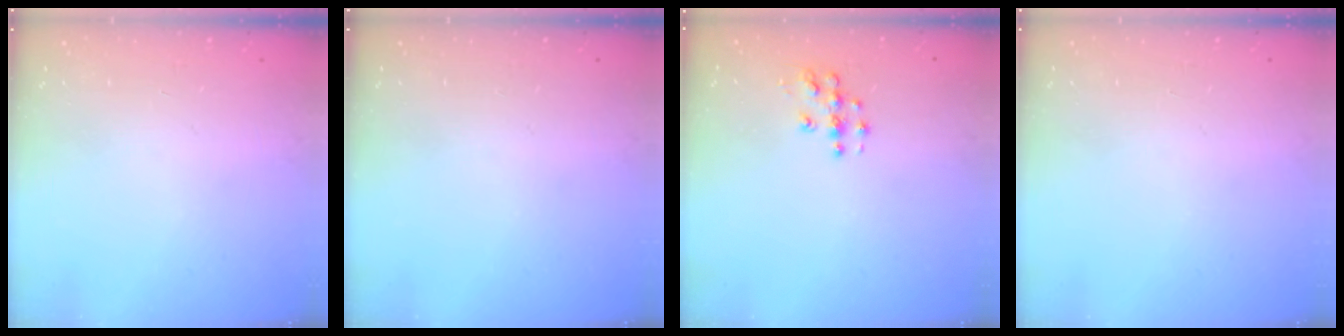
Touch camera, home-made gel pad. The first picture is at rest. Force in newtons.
{"total": 0.0}
{"total": 6.1, "press": 6.1, "slide": 0.3}
{"total": 0.0}